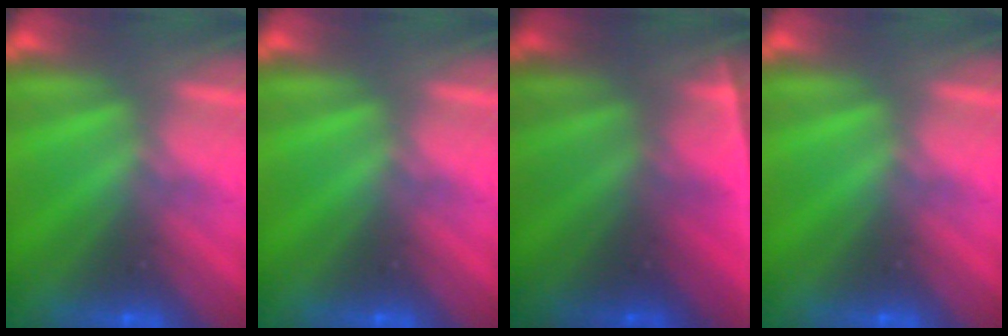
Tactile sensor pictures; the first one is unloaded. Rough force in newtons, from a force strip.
{"total": 0.0}
{"total": 2.8}
{"total": 0.0}